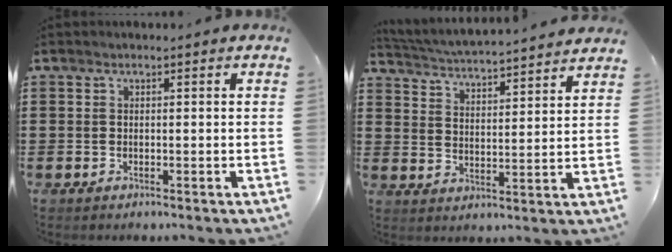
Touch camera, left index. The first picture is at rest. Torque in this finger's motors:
{"motor_torque": [0.14, -0.15, 0.38, 0.03]}